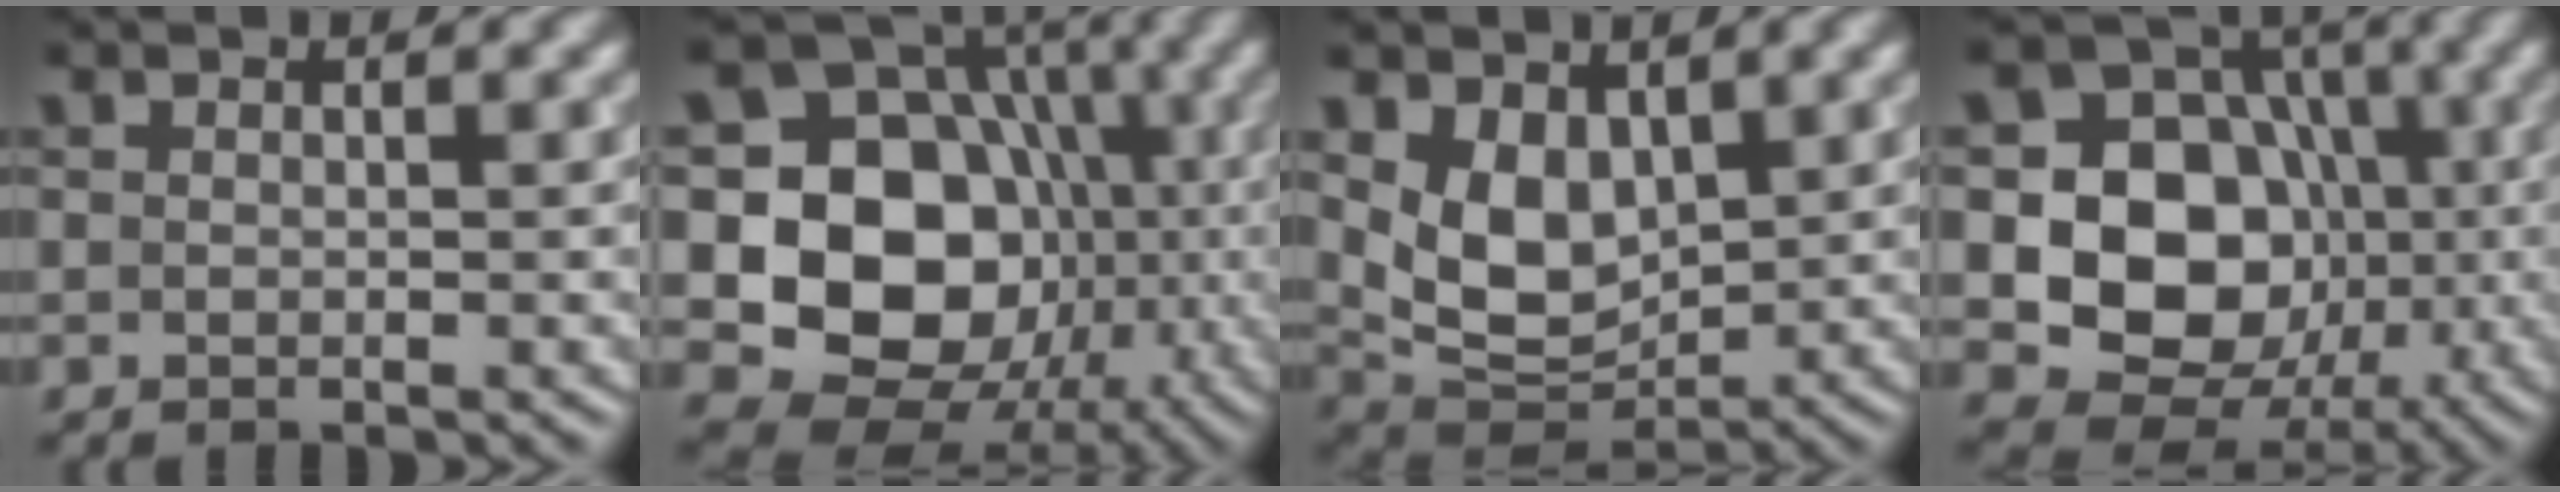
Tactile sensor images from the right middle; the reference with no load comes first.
{"total": 14.0, "force": [-1.5, 11.6, 7.6], "torque": [-0.119, -0.013, -0.037]}
{"total": 5.9, "force": [1.6, 3.9, 4.1], "torque": [-0.078, -0.017, 0.038]}
{"total": 11.1, "force": [-1.7, 9.1, 6.0], "torque": [-0.098, -0.007, -0.041]}